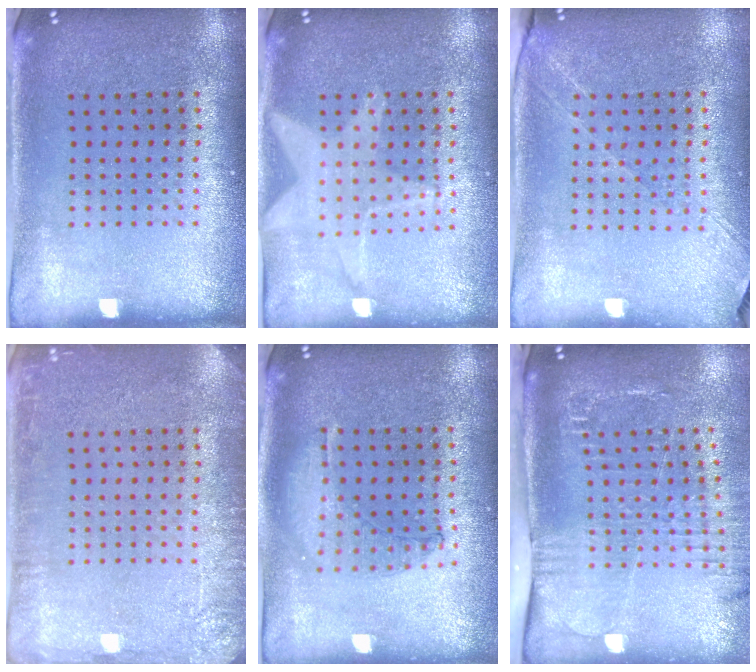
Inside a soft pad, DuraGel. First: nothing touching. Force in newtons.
{"total": 1.2, "press": 1.2, "slide": 0.2}
{"total": 1.3, "press": 1.2, "slide": 0.5}
{"total": 2.9, "press": 2.9, "slide": 0.4}
{"total": 0.9, "press": 0.9, "slide": 0.2}
{"total": 2.6, "press": 2.1, "slide": 1.6}